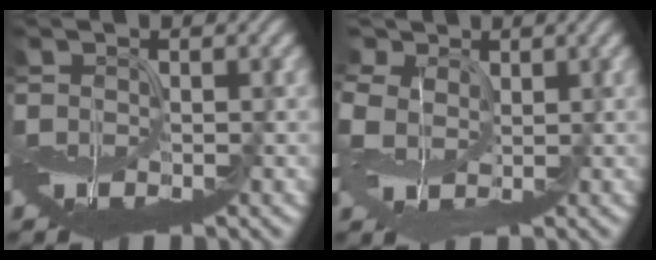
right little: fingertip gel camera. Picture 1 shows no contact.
{"total": 7.6, "force": [3.3, 5.6, 3.9], "torque": [-0.121, 0.025, 0.041]}